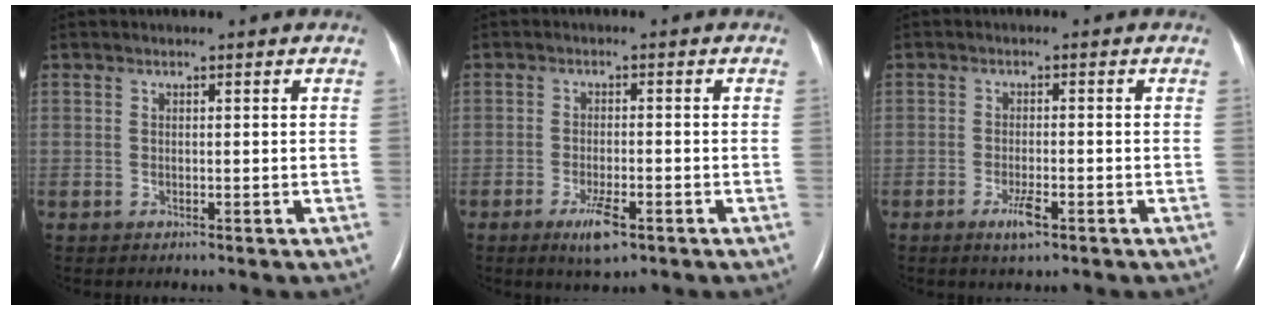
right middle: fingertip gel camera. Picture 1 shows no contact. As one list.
[{"total": 4.7, "force": [-2.7, 1.0, 3.7], "torque": [-0.072, -0.006, -0.042]}, {"total": 3.1, "force": [-1.8, 0.5, 2.5], "torque": [-0.050, -0.004, -0.031]}]